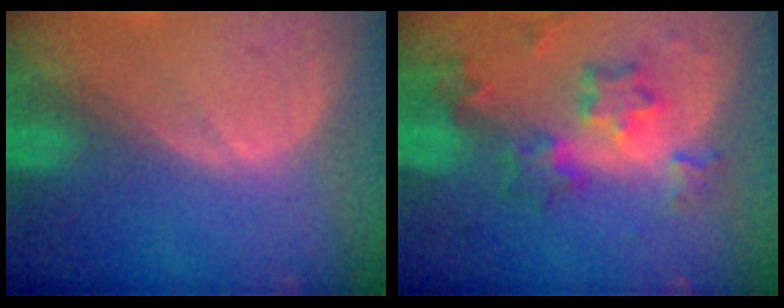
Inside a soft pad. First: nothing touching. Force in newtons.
{"total": 8.5, "press": 7.5, "slide": 4.1}